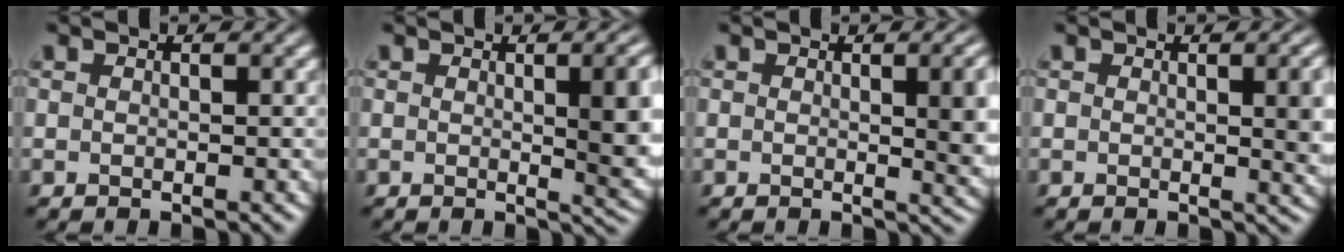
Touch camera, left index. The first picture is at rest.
{"total": 6.2, "force": [0.6, 1.9, 5.9], "torque": [-0.055, -0.001, 0.012]}
{"total": 4.8, "force": [0.5, 1.5, 4.6], "torque": [-0.044, 0.000, 0.008]}
{"total": 3.9, "force": [0.3, 1.1, 3.7], "torque": [-0.039, 0.000, 0.003]}